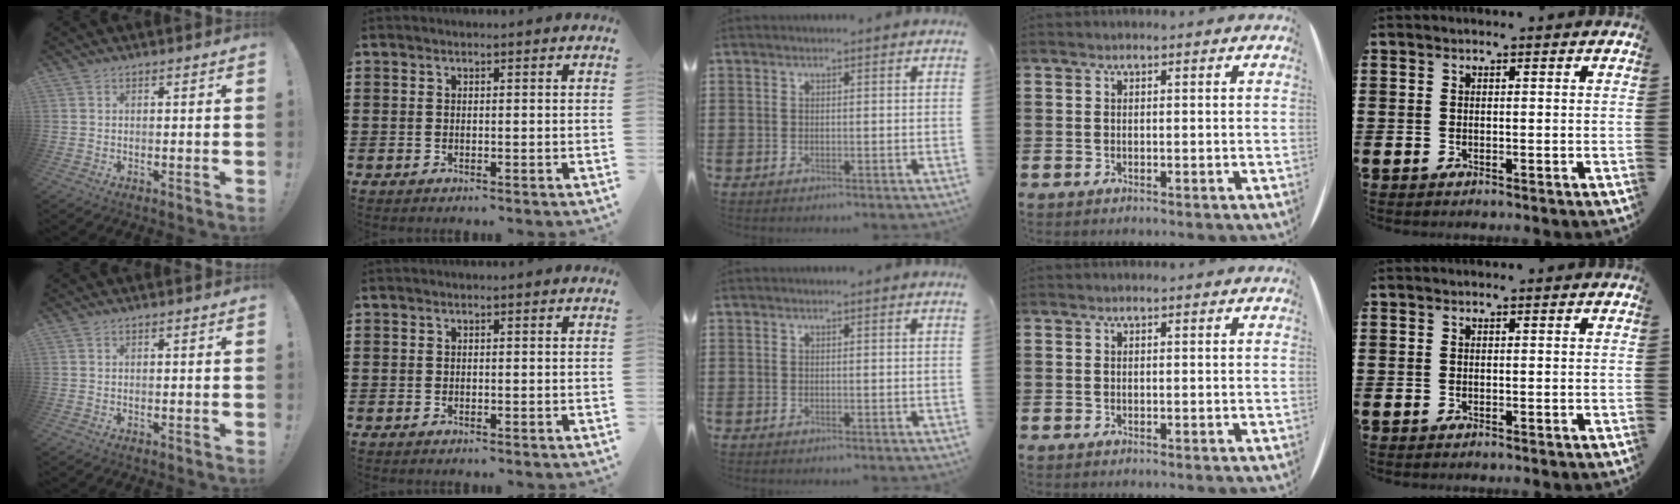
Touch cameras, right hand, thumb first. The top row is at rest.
{}